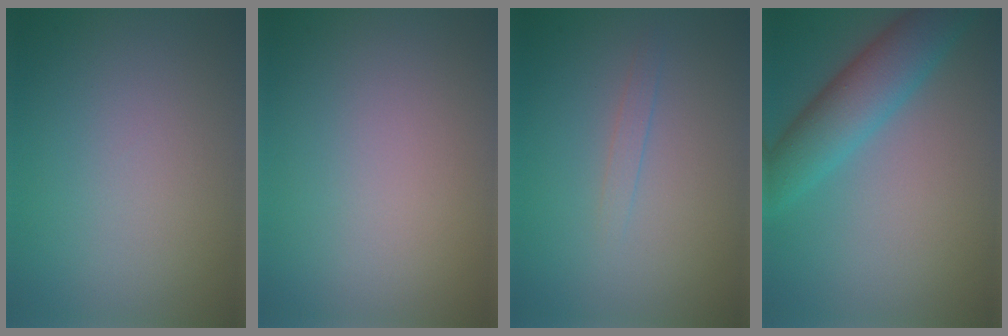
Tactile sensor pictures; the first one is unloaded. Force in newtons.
{"total": 0.0}
{"total": 0.8, "press": 0.8, "slide": 0.1}
{"total": 5.6, "press": 5.6, "slide": 0.2}